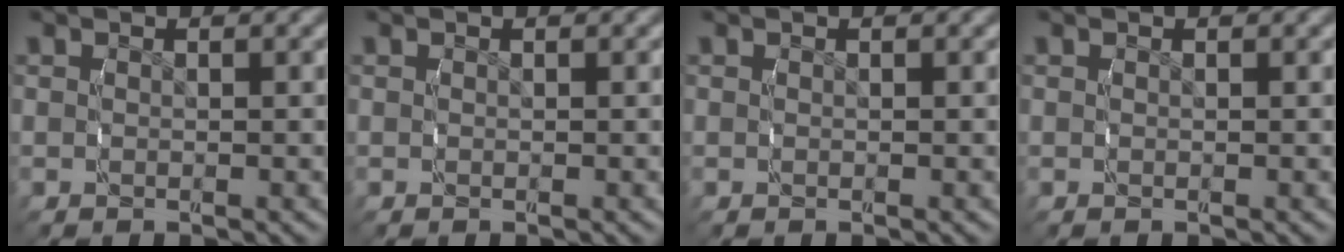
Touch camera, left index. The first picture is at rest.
{"total": 0.0}
{"total": 0.0}
{"total": 0.0}